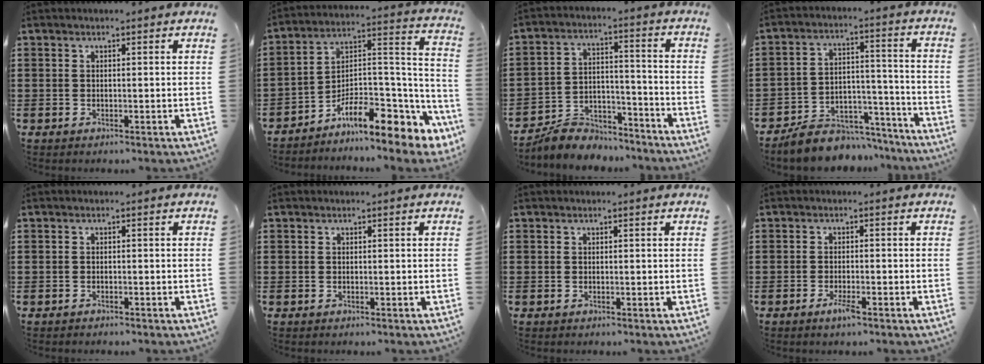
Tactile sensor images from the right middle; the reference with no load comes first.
{"total": 9.0, "force": [-6.5, 2.6, 5.6], "torque": [-0.095, -0.004, -0.126]}
{"total": 6.4, "force": [-6.2, 1.6, 0.6], "torque": [-0.014, 0.018, -0.124]}
{"total": 7.7, "force": [-7.0, 2.9, 1.4], "torque": [-0.022, 0.034, -0.132]}
{"total": 0.6, "force": [-0.6, 0.1, 0.0], "torque": [-0.001, 0.000, -0.013]}
{"total": 0.0}
{"total": 0.0}
{"total": 2.4, "force": [-1.4, 0.4, 2.0], "torque": [-0.039, -0.003, -0.026]}